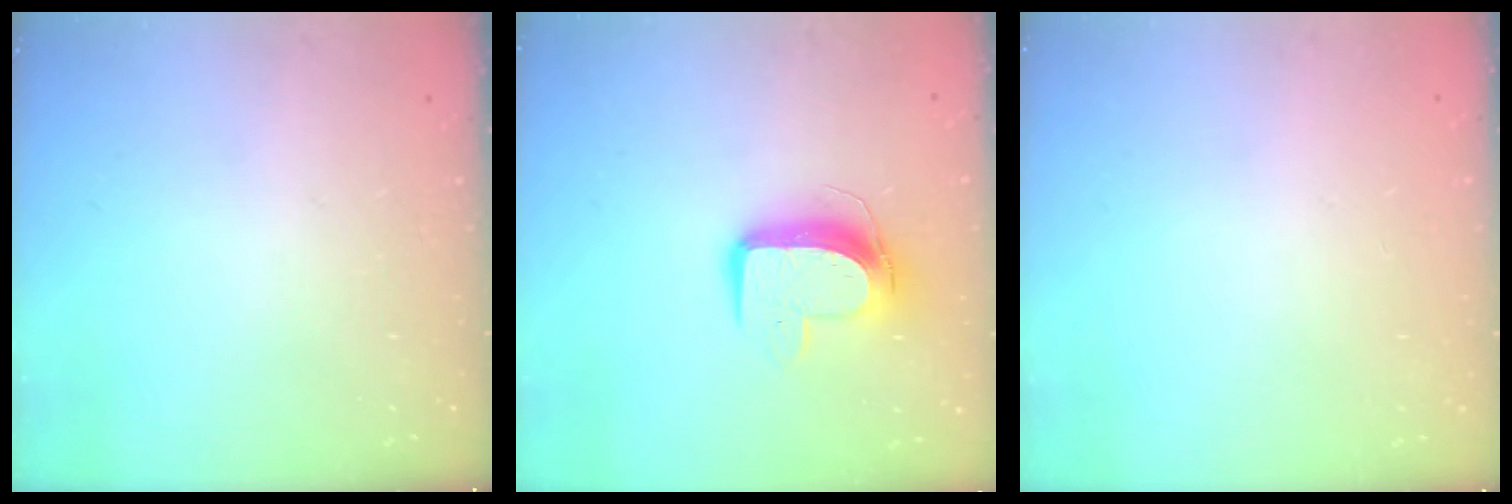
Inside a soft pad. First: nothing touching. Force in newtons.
{"total": 10.6, "press": 10.6, "slide": 0.2}
{"total": 0.0}